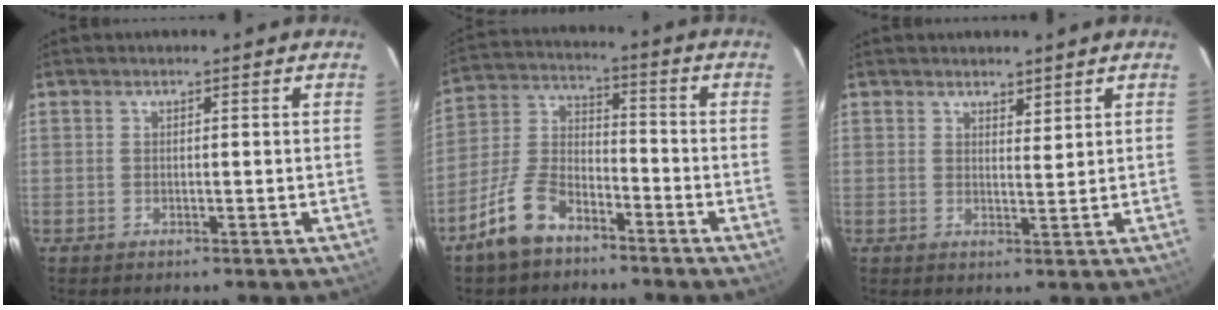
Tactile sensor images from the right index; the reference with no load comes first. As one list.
[{"total": 9.7, "force": [-6.7, 4.9, 5.0], "torque": [-0.122, 0.006, -0.135]}, {"total": 2.0, "force": [1.7, 0.5, 0.8], "torque": [-0.014, -0.005, 0.030]}]